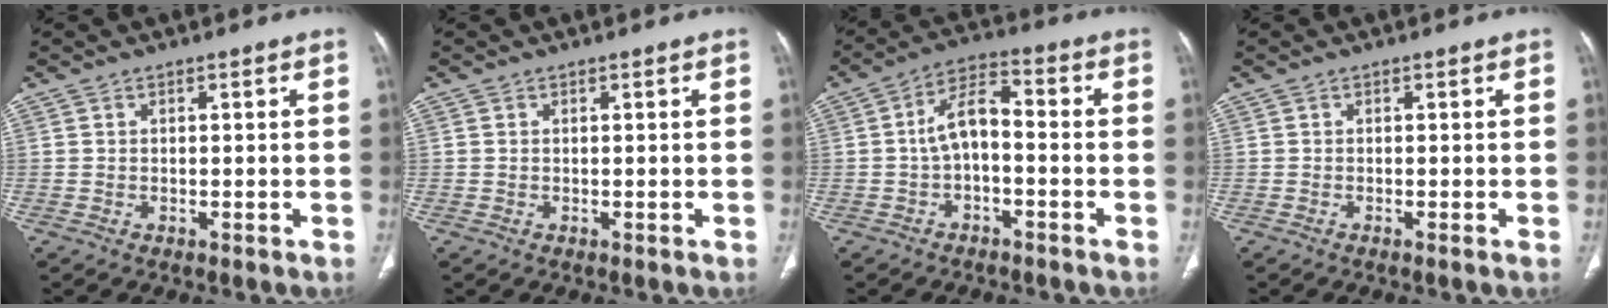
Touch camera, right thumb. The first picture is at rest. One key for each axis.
{"total": 0.0}
{"total": 6.9, "fx": -1.1, "fy": 3.5, "fz": 5.8, "tx": -0.102, "ty": 0.037, "tz": -0.030}
{"total": 0.0}